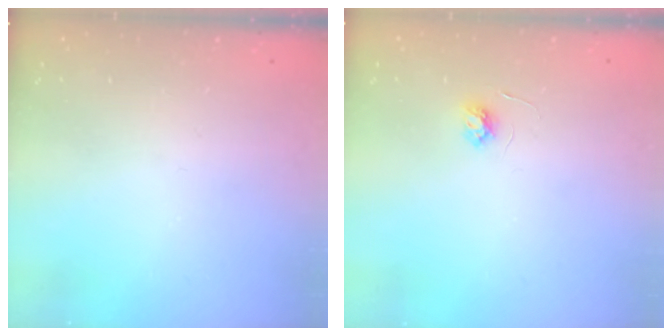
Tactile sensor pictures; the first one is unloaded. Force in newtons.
{"total": 3.6, "press": 3.6, "slide": 0.5}